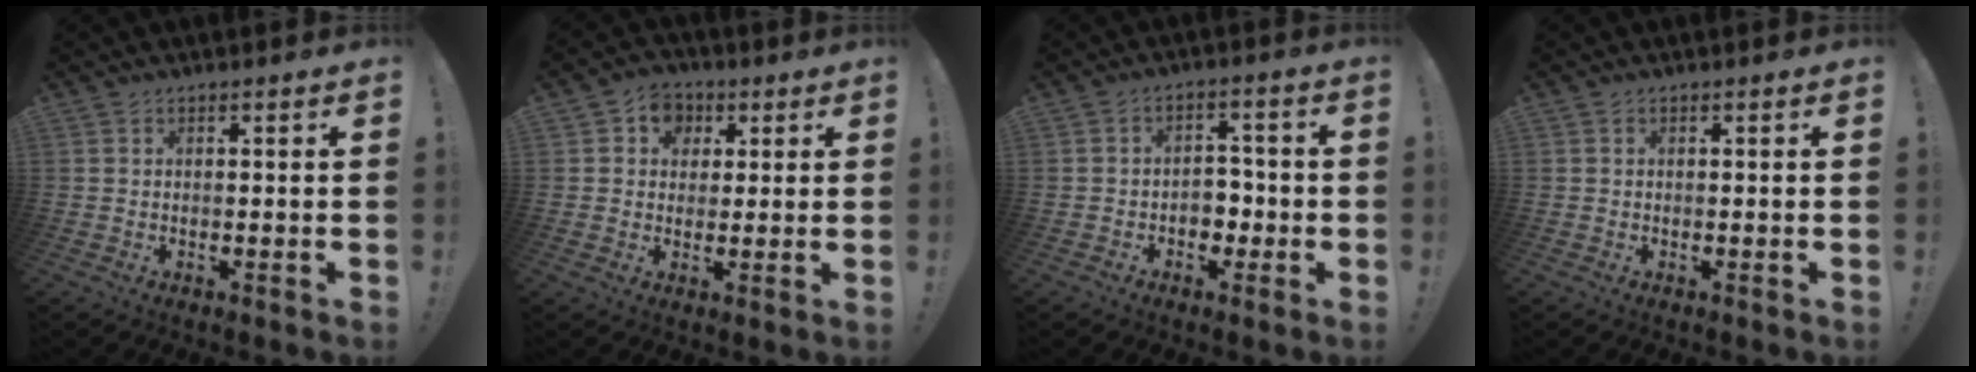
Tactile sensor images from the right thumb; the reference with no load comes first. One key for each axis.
{"total": 7.2, "fx": 1.8, "fy": 6.6, "fz": 2.1, "tx": -0.020, "ty": -0.006, "tz": 0.036}
{"total": 6.1, "fx": -1.6, "fy": 5.0, "fz": 3.0, "tx": -0.049, "ty": 0.012, "tz": -0.024}
{"total": 0.0}